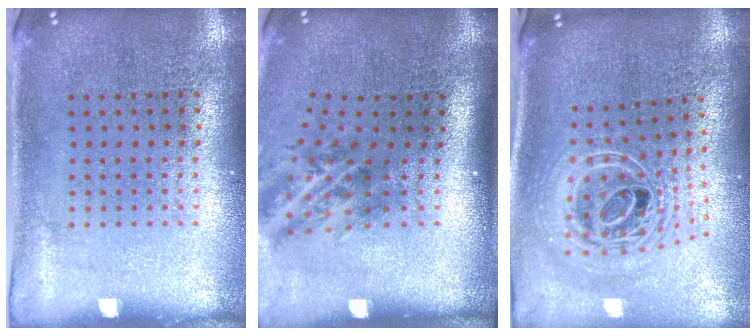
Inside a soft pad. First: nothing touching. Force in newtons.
{"total": 2.0, "press": 1.3, "slide": 1.5}
{"total": 2.7, "press": 2.0, "slide": 1.8}